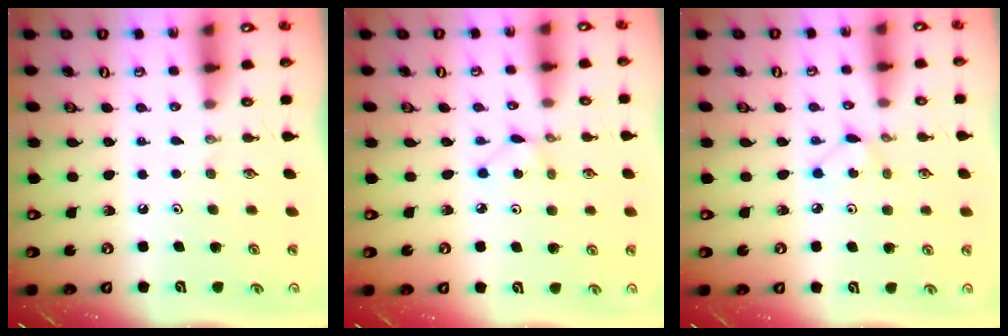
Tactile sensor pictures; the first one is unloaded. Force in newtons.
{"total": 2.4, "press": 2.4, "slide": 0.3}
{"total": 3.9, "press": 3.9, "slide": 0.5}